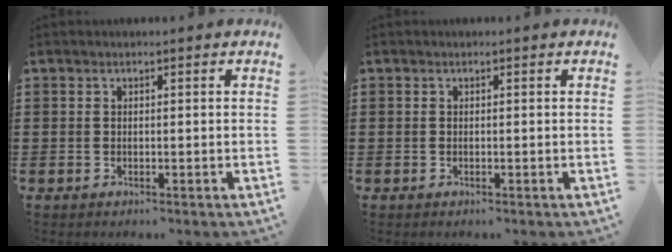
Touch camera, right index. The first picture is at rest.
{"total": 0.0}